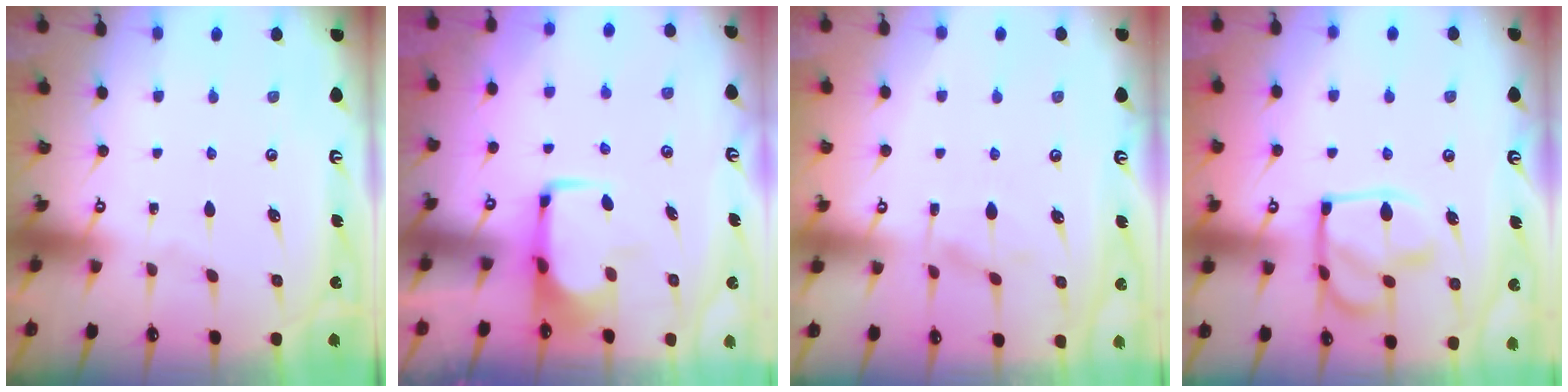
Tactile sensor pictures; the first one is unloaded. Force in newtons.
{"total": 1.5, "press": 1.5, "slide": 0.5}
{"total": 1.7, "press": 1.2, "slide": 1.2}
{"total": 12.9, "press": 12.9, "slide": 0.7}